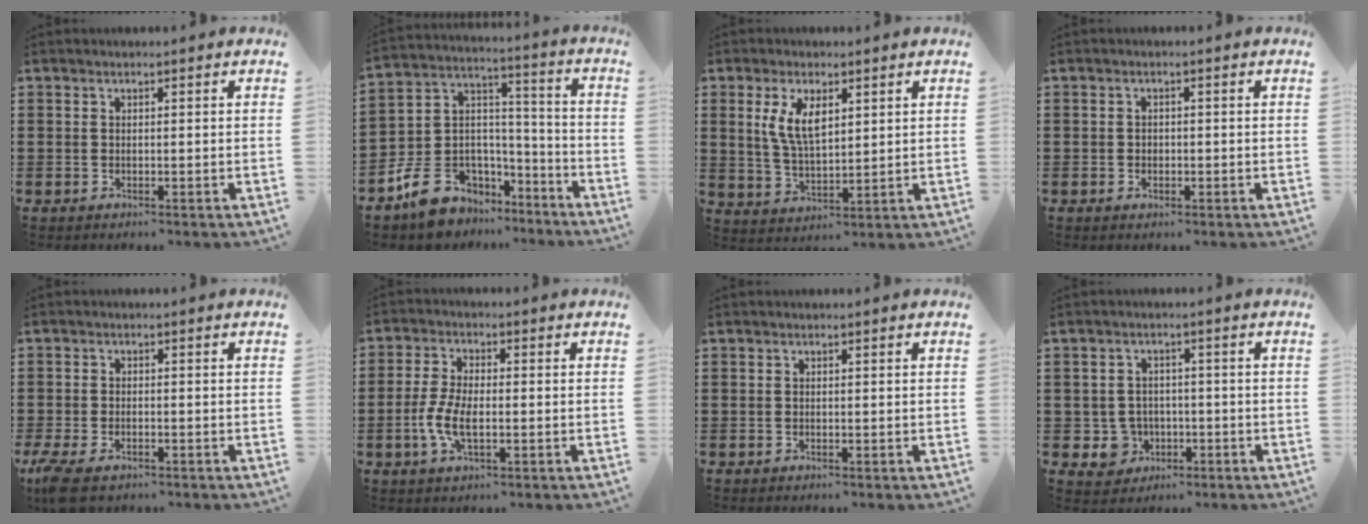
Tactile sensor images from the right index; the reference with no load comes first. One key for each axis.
{"total": 10.0, "fx": -7.3, "fy": 6.4, "fz": 2.6, "tx": -0.073, "ty": 0.030, "tz": -0.132}
{"total": 6.4, "fx": 2.4, "fy": 2.7, "fz": 5.3, "tx": -0.111, "ty": 0.005, "tz": 0.042}
{"total": 0.9, "fx": -0.3, "fy": 0.8, "fz": 0.4, "tx": -0.009, "ty": 0.002, "tz": -0.006}
{"total": 2.9, "fx": -2.2, "fy": 0.8, "fz": 1.7, "tx": -0.059, "ty": -0.007, "tz": -0.052}
{"total": 5.9, "fx": -1.5, "fy": 2.5, "fz": 5.1, "tx": -0.122, "ty": -0.006, "tz": -0.035}
{"total": 0.0}
{"total": 4.4, "fx": -1.4, "fy": 4.0, "fz": 1.2, "tx": -0.038, "ty": 0.006, "tz": -0.027}